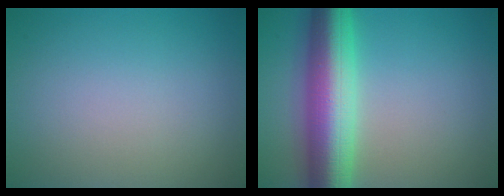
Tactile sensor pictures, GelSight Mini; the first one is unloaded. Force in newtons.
{"total": 9.5, "press": 9.5, "slide": 0.2}